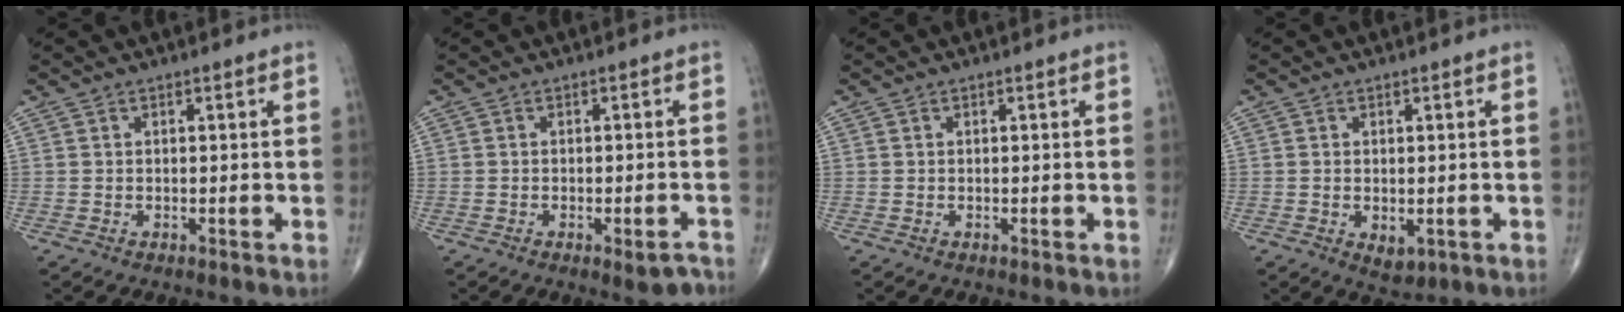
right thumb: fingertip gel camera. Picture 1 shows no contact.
{"total": 3.4, "force": [-2.1, 1.0, 2.5], "torque": [-0.023, 0.011, -0.023]}
{"total": 0.0}
{"total": 3.1, "force": [-0.7, 1.9, 2.3], "torque": [-0.032, -0.005, -0.001]}